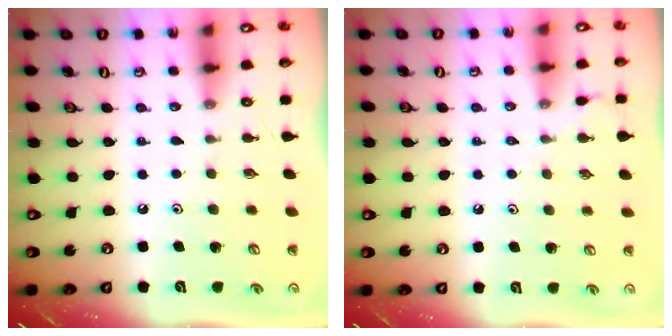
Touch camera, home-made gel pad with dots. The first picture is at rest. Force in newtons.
{"total": 3.6, "press": 3.6, "slide": 0.5}